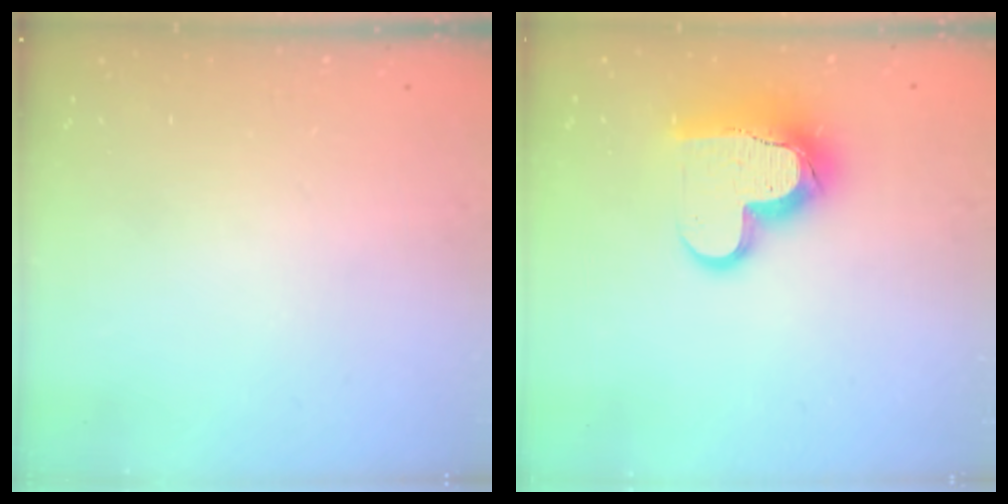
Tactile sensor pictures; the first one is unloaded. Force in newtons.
{"total": 15.5, "press": 15.4, "slide": 1.8}